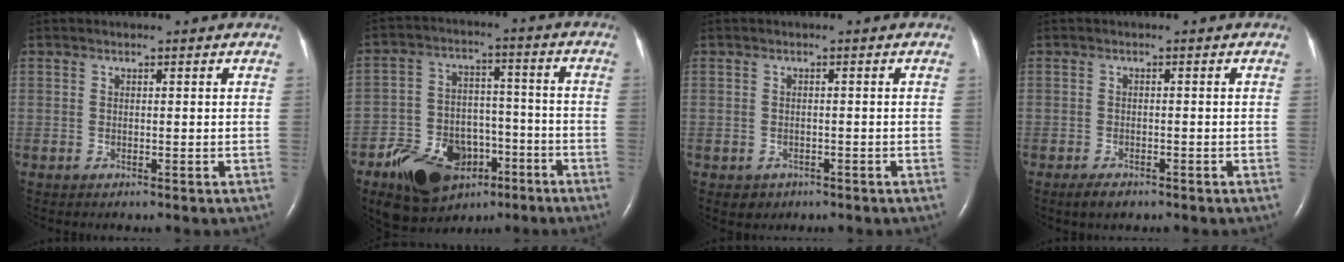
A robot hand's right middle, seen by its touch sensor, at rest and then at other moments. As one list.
[{"total": 15.5, "force": [-9.0, 9.4, 8.4], "torque": [-0.142, 0.017, -0.140]}, {"total": 1.8, "force": [-1.0, 1.5, 0.2], "torque": [-0.005, 0.005, -0.008]}, {"total": 2.3, "force": [-1.7, 1.0, 1.3], "torque": [-0.031, -0.003, -0.023]}]